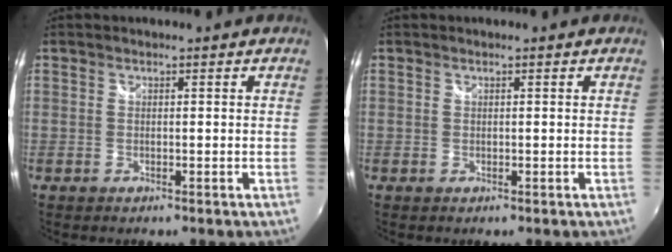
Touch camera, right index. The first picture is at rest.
{"total": 0.0}